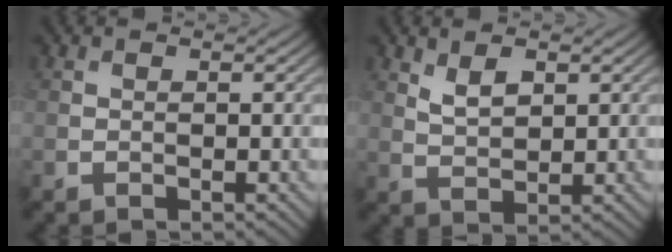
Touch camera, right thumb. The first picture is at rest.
{"total": 3.3, "force": [1.7, 1.7, 2.3], "torque": [-0.051, -0.004, 0.039]}